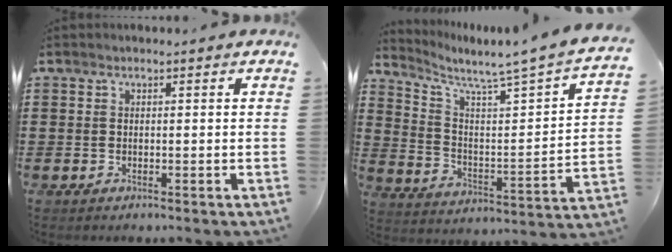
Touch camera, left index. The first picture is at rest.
{"total": 3.8, "force": [3.1, -0.6, 2.2], "torque": [-0.061, -0.048, 0.038]}